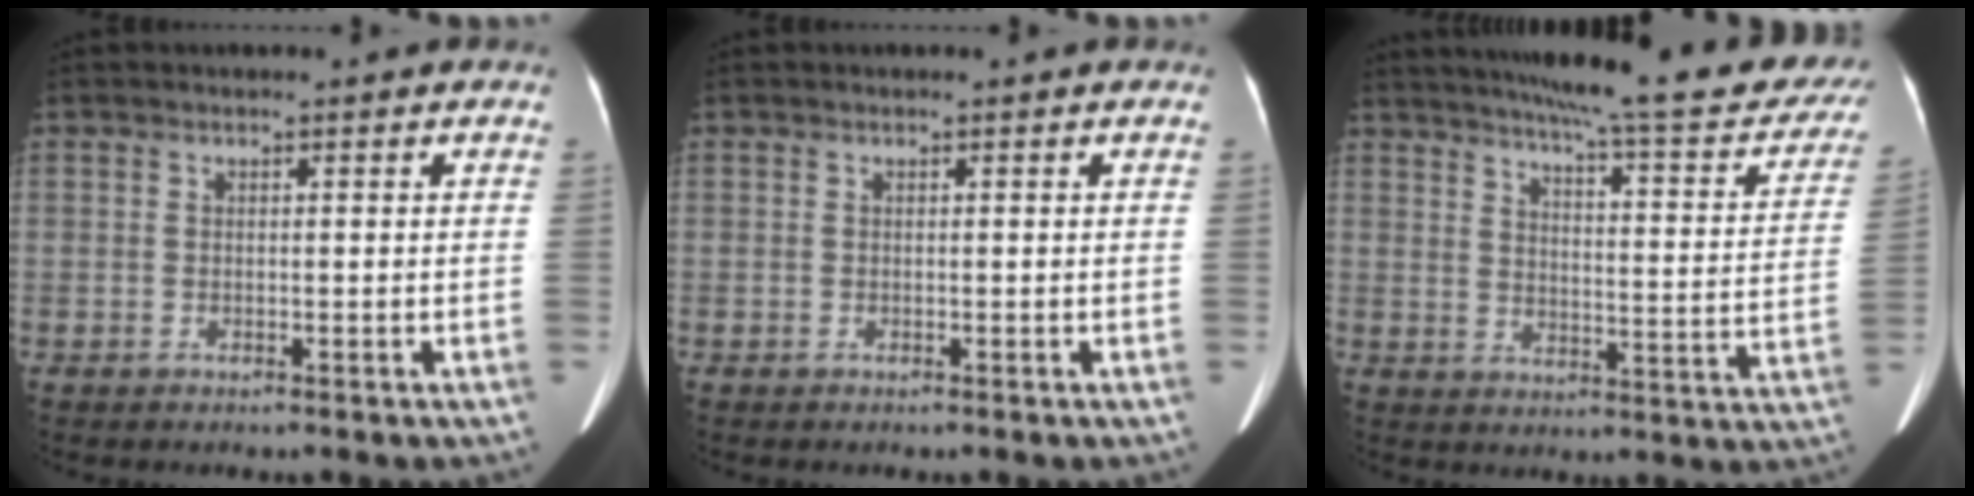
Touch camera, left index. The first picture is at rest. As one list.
[{"total": 0.0}, {"total": 25.2, "force": [21.6, 3.1, 12.7], "torque": [-0.174, -0.045, 0.257]}]